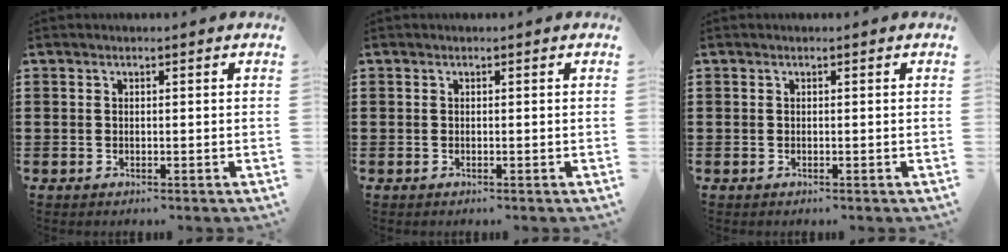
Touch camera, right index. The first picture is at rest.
{"total": 0.0}
{"total": 0.0}